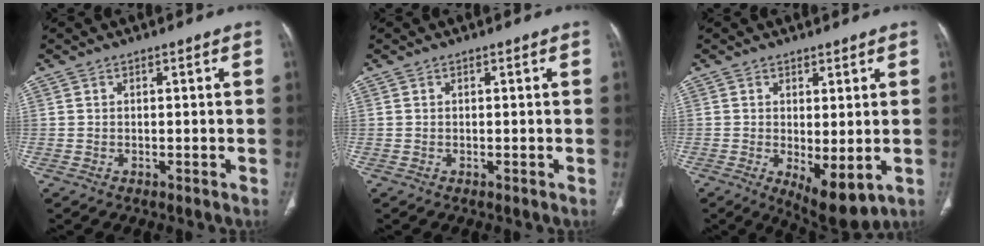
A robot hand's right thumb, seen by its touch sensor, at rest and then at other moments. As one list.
[{"total": 0.0}, {"total": 7.7, "force": [-1.3, 3.2, 6.9], "torque": [-0.103, -0.018, -0.006]}]